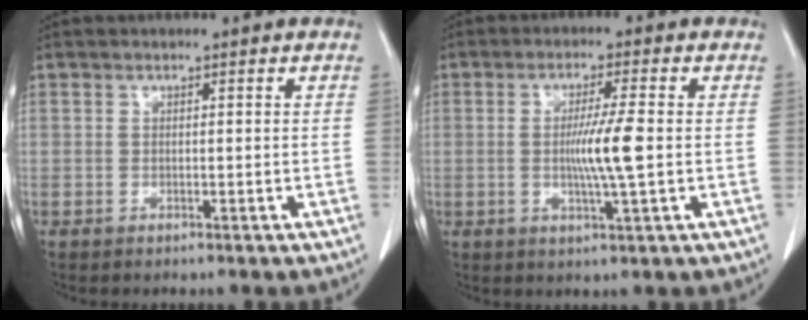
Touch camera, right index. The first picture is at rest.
{"total": 6.3, "force": [-0.4, -0.5, 6.3], "torque": [-0.115, -0.010, -0.008]}